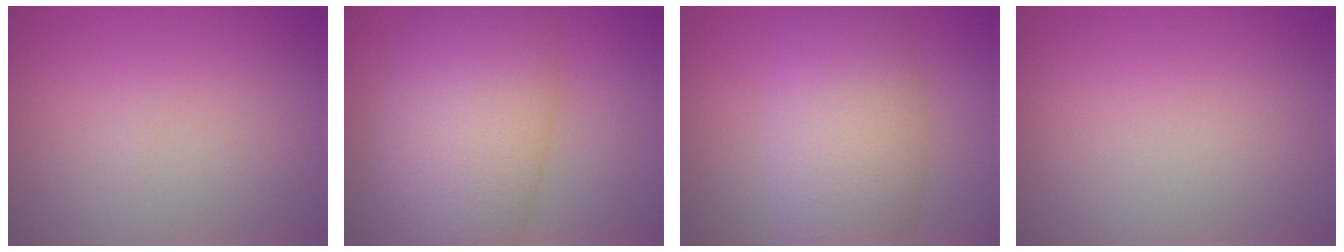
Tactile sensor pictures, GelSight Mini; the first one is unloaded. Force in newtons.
{"total": 12.1, "press": 12.0, "slide": 0.4}
{"total": 7.9, "press": 7.9, "slide": 0.2}
{"total": 0.0}